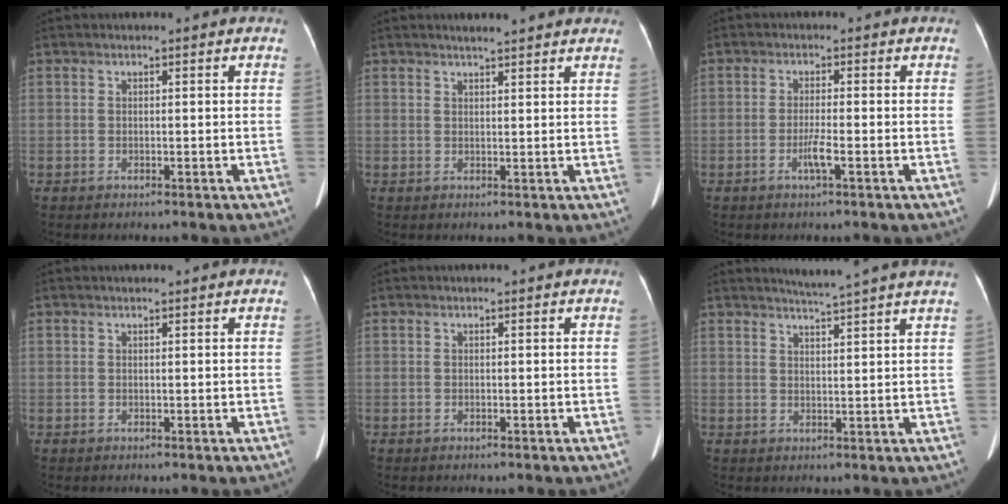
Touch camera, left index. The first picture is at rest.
{"total": 5.5, "force": [4.8, 0.6, 2.5], "torque": [-0.035, 0.017, 0.057]}
{"total": 2.5, "force": [-1.1, -0.2, 2.2], "torque": [-0.048, -0.005, -0.023]}
{"total": 1.2, "force": [1.1, 0.0, 0.4], "torque": [-0.012, 0.011, 0.014]}
{"total": 0.0}
{"total": 7.0, "force": [6.3, -1.5, 2.7], "torque": [-0.041, 0.002, 0.074]}